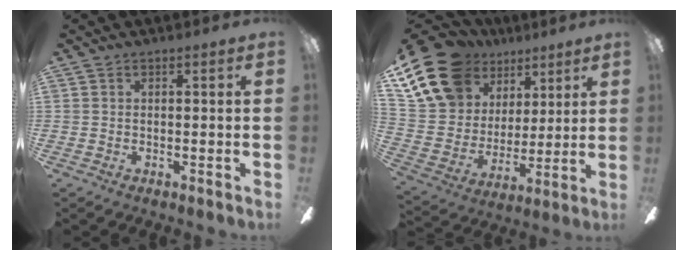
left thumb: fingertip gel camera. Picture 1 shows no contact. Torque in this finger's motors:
{"motor_torque": [0.43, 0.85, 1.19, -1.58, 0.16]}